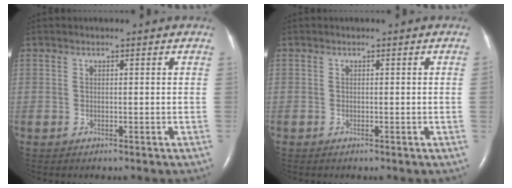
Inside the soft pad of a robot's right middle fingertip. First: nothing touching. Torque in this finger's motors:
{"motor_torque": [0.36, -0.36, -0.57, -0.21]}